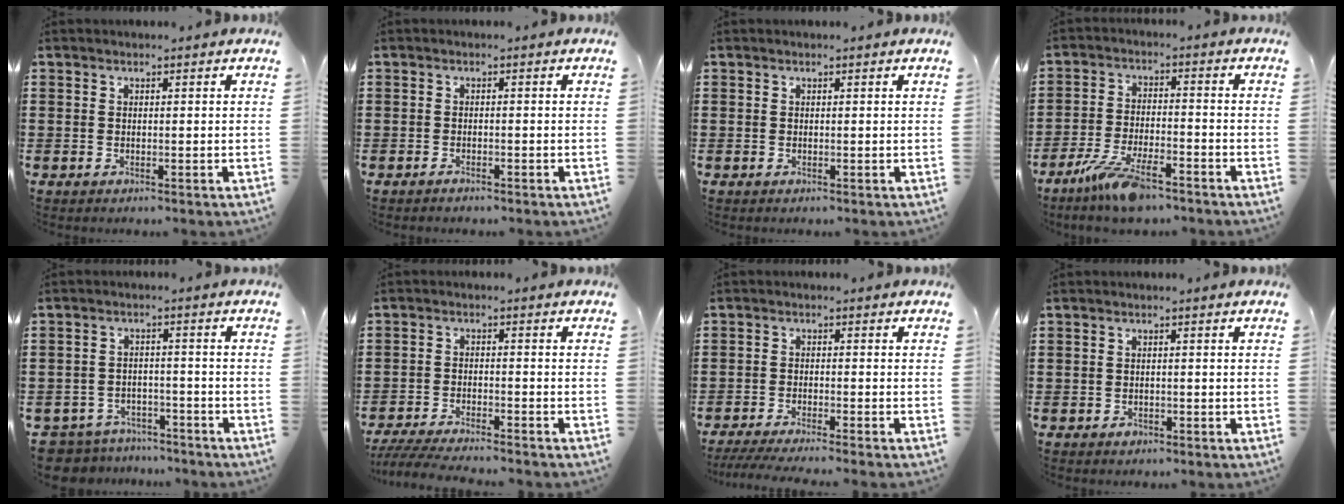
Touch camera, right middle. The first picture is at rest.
{"total": 0.8, "force": [-0.8, 0.1, 0.2], "torque": [-0.008, -0.003, -0.015]}
{"total": 0.0}
{"total": 8.4, "force": [-5.9, 1.9, 5.6], "torque": [-0.124, -0.007, -0.113]}
{"total": 4.7, "force": [-4.6, 0.9, 0.0], "torque": [-0.026, -0.001, -0.103]}
{"total": 4.5, "force": [-4.3, 0.0, 1.3], "torque": [-0.036, -0.012, -0.088]}
{"total": 3.1, "force": [-2.8, -0.3, 1.2], "torque": [-0.028, -0.009, -0.057]}
{"total": 0.8, "force": [-0.6, 0.5, 0.2], "torque": [-0.006, -0.002, -0.011]}